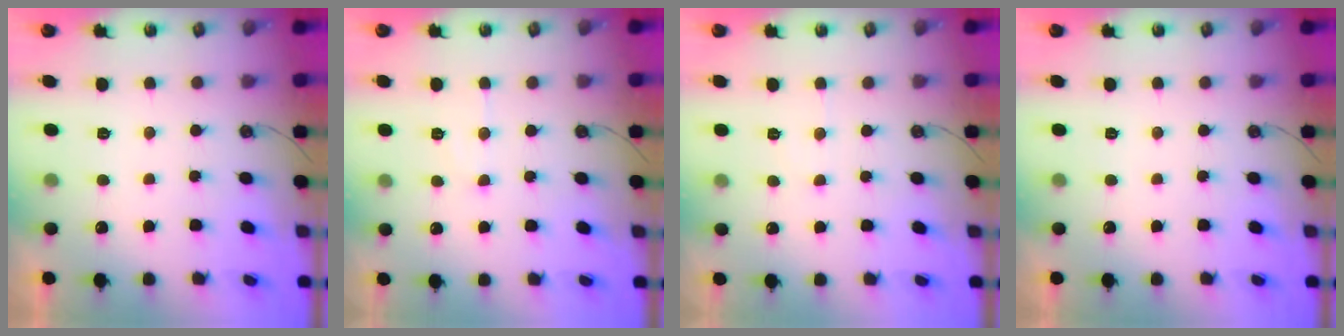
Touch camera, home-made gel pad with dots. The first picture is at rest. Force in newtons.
{"total": 7.7, "press": 7.6, "slide": 0.4}
{"total": 4.3, "press": 4.2, "slide": 0.6}
{"total": 0.0}